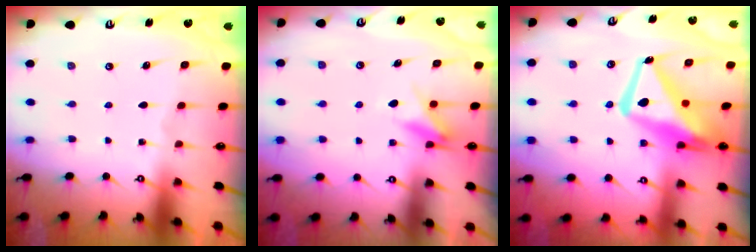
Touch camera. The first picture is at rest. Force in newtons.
{"total": 8.4, "press": 8.3, "slide": 1.5}
{"total": 16.7, "press": 16.6, "slide": 1.8}